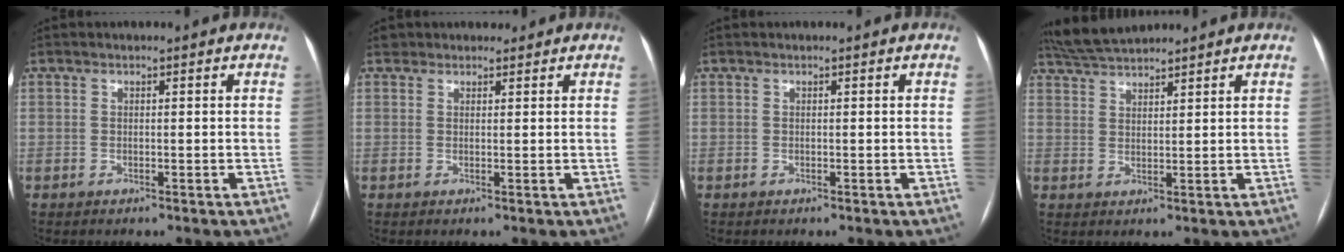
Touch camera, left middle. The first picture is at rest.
{"total": 1.5, "force": [1.2, 0.8, -0.3], "torque": [0.008, 0.008, 0.014]}
{"total": 0.0}
{"total": 5.8, "force": [5.6, 0.1, 1.7], "torque": [-0.042, 0.027, 0.108]}